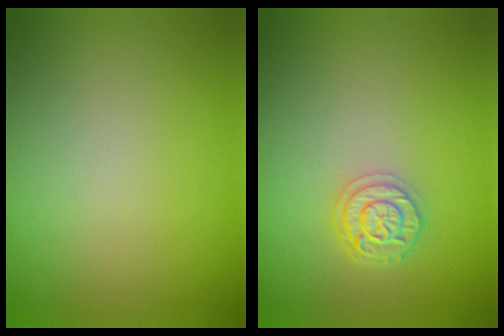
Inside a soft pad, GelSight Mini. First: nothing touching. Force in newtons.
{"total": 2.8, "press": 2.3, "slide": 1.5}